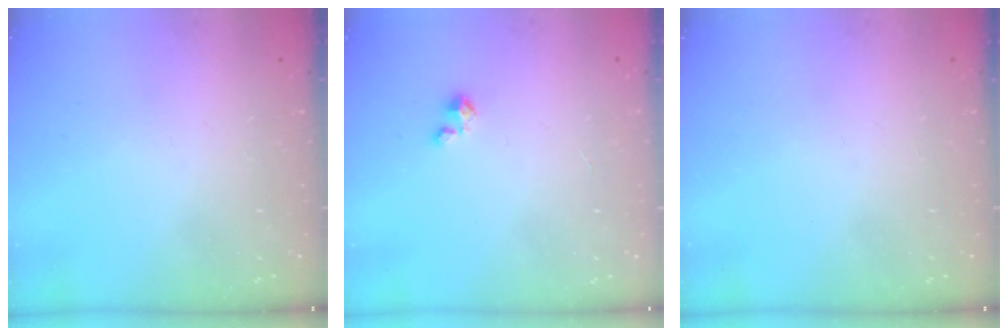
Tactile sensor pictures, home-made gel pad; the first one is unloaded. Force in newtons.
{"total": 1.8, "press": 1.8, "slide": 0.1}
{"total": 0.0}